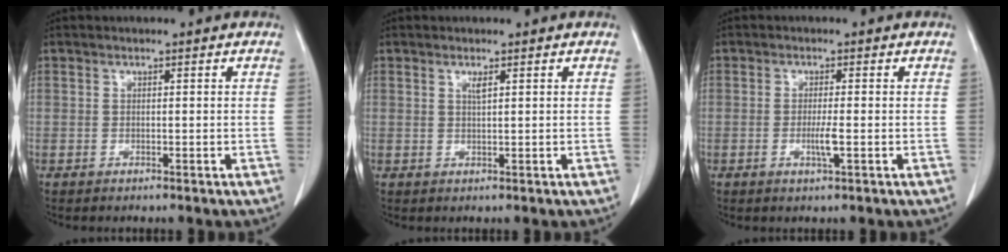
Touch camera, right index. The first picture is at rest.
{"total": 1.1, "force": [0.6, 0.0, 0.9], "torque": [-0.020, -0.003, 0.013]}
{"total": 2.5, "force": [-0.6, 0.0, 2.4], "torque": [-0.048, -0.005, -0.011]}